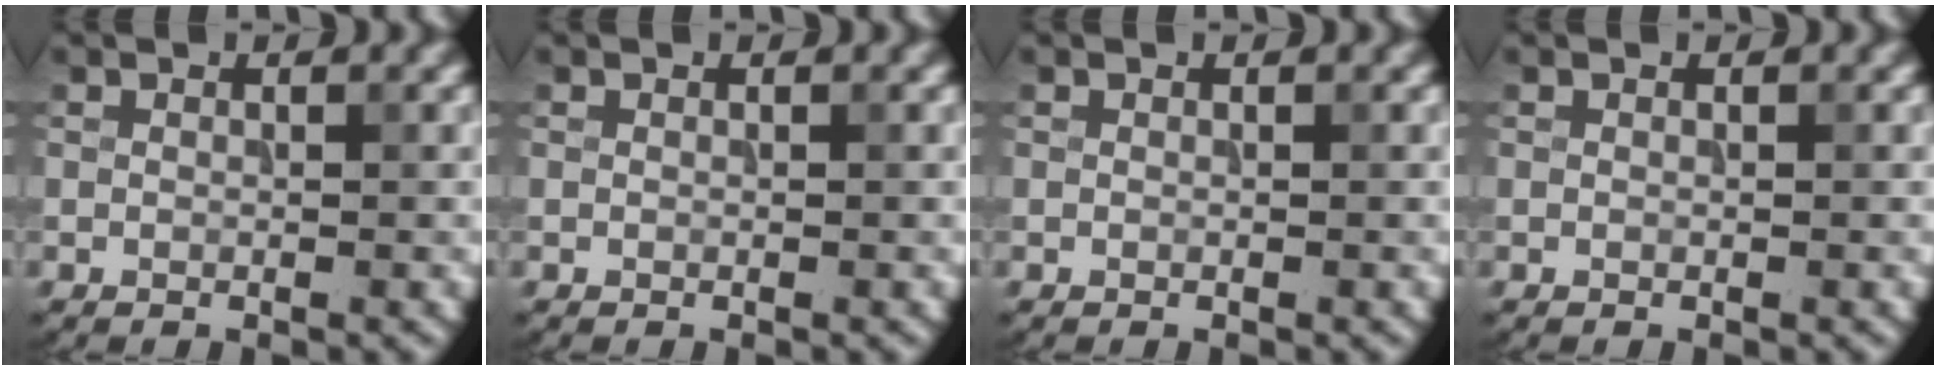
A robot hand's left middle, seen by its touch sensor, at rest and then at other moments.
{"total": 0.0}
{"total": 0.0}
{"total": 0.0}